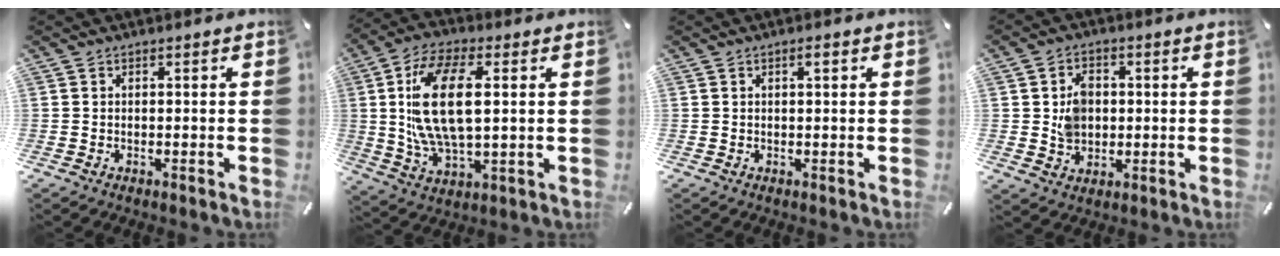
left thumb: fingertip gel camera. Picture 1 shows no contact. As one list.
[{"total": 16.4, "force": [2.7, 7.7, 14.2], "torque": [-0.303, -0.001, 0.047]}, {"total": 1.6, "force": [0.7, 0.3, 1.4], "torque": [-0.019, 0.000, 0.009]}, {"total": 6.4, "force": [0.4, 5.5, 3.3], "torque": [-0.045, 0.005, 0.005]}]